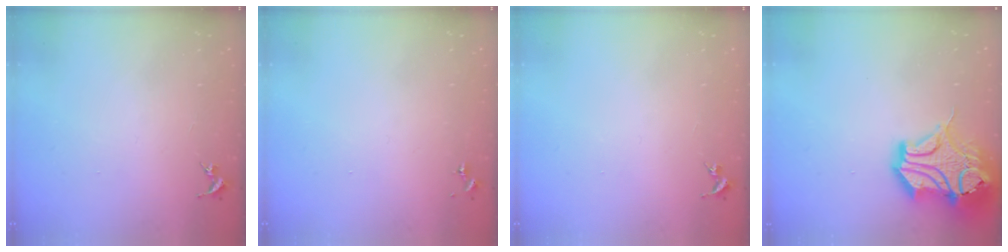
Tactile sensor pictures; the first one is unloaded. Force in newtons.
{"total": 0.0}
{"total": 0.0}
{"total": 19.2, "press": 19.0, "slide": 3.0}